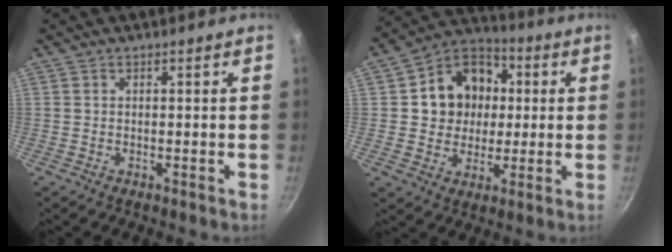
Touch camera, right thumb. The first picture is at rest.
{"total": 14.2, "force": [2.0, 12.2, 7.0], "torque": [-0.081, 0.020, 0.025]}